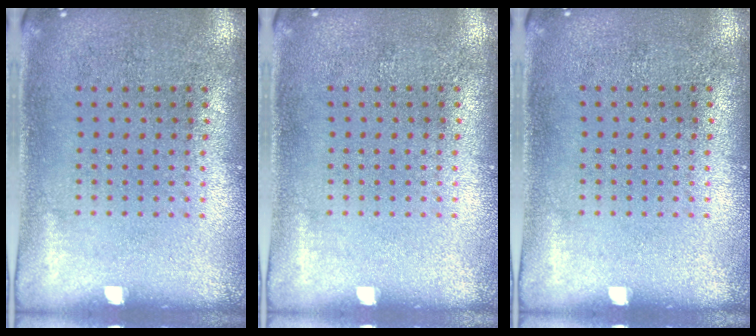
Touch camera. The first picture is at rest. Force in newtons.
{"total": 0.0}
{"total": 0.0}